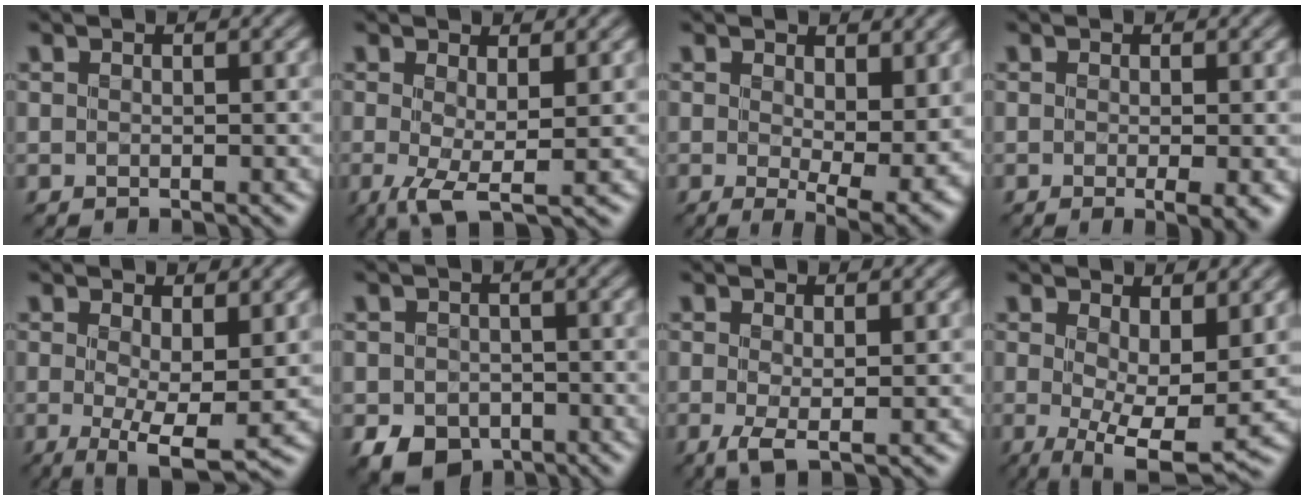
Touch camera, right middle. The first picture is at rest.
{"total": 3.5, "force": [-0.3, 0.8, 3.4], "torque": [-0.066, -0.008, -0.008]}
{"total": 7.0, "force": [1.2, 2.8, 6.3], "torque": [-0.090, -0.021, 0.024]}
{"total": 2.1, "force": [-0.3, 0.2, 2.1], "torque": [-0.027, -0.006, -0.003]}
{"total": 5.4, "force": [-0.1, 1.5, 5.2], "torque": [-0.088, -0.015, 0.001]}
{"total": 4.6, "force": [-2.4, 3.2, 2.2], "torque": [-0.040, -0.015, -0.042]}
{"total": 1.8, "force": [-0.2, 0.3, 1.8], "torque": [-0.038, -0.006, -0.006]}
{"total": 7.2, "force": [0.4, 2.6, 6.7], "torque": [-0.109, -0.018, 0.008]}